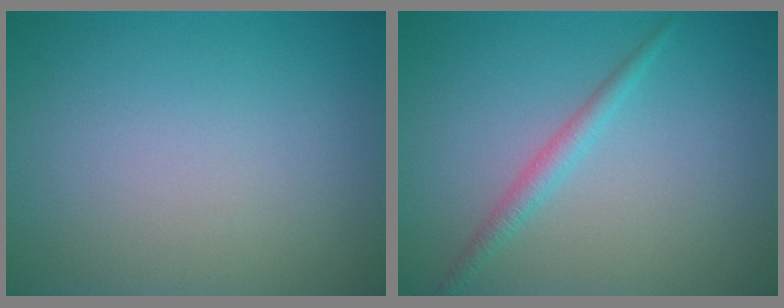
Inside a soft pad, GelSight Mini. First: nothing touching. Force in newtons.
{"total": 1.7, "press": 1.7, "slide": 0.1}